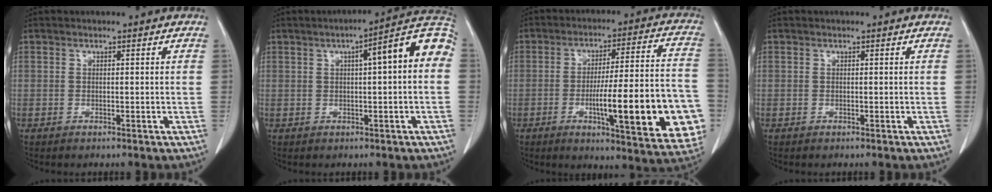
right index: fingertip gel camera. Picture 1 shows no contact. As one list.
[{"total": 10.1, "force": [1.9, 1.5, 9.8], "torque": [-0.130, 0.037, 0.017]}, {"total": 21.3, "force": [-5.7, 3.2, 20.3], "torque": [-0.214, 0.014, -0.068]}, {"total": 0.0}]